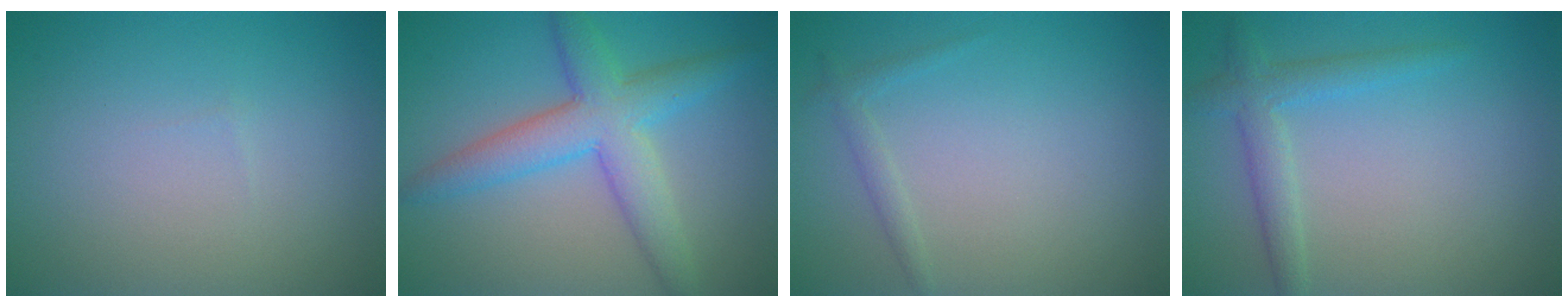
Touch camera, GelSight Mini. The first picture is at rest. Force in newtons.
{"total": 5.9, "press": 5.9, "slide": 0.2}
{"total": 1.0, "press": 1.0, "slide": 0.0}
{"total": 2.6, "press": 2.6, "slide": 0.1}